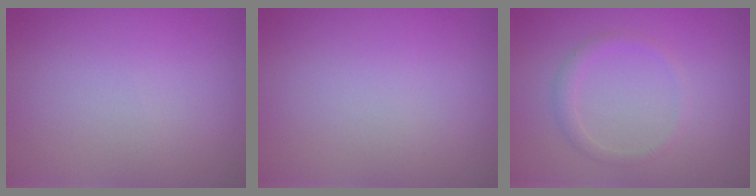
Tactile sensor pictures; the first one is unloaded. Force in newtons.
{"total": 0.0}
{"total": 1.3, "press": 1.3, "slide": 0.2}